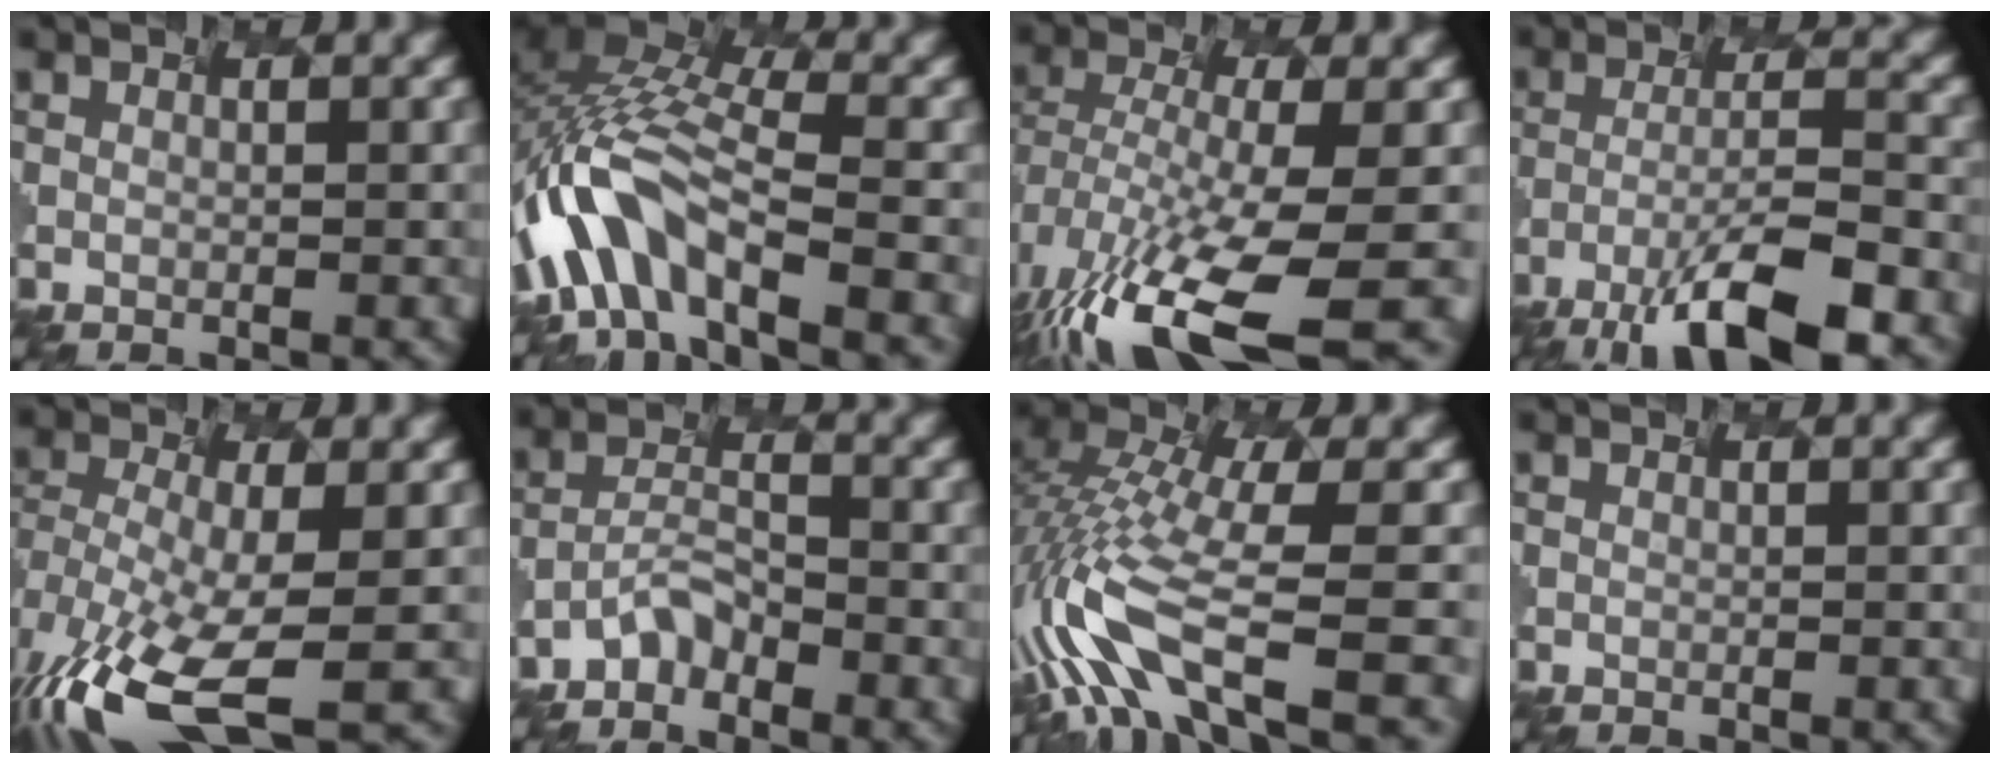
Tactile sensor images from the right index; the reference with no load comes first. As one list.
[{"total": 9.5, "force": [-5.8, 3.1, 6.9], "torque": [-0.158, 0.002, -0.074]}, {"total": 10.5, "force": [-6.3, 2.1, 8.2], "torque": [-0.200, -0.038, -0.063]}, {"total": 8.8, "force": [-6.6, 0.8, 5.6], "torque": [-0.118, -0.008, -0.084]}, {"total": 9.4, "force": [-6.5, 1.7, 6.6], "torque": [-0.181, -0.036, -0.074]}, {"total": 3.4, "force": [-3.3, -0.3, -0.7], "torque": [-0.018, -0.002, -0.035]}, {"total": 10.3, "force": [-4.7, 3.3, 8.5], "torque": [-0.212, -0.007, -0.048]}, {"total": 0.0}]